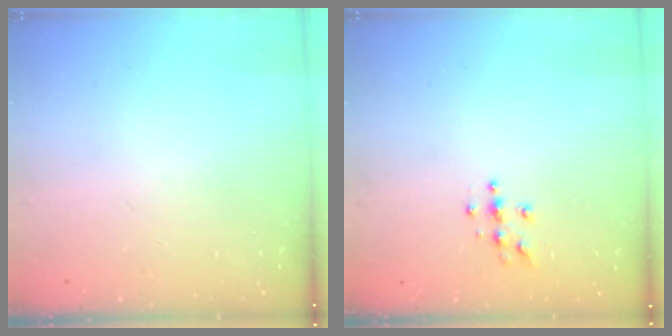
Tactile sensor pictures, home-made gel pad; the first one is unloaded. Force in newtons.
{"total": 3.9, "press": 3.9, "slide": 0.1}